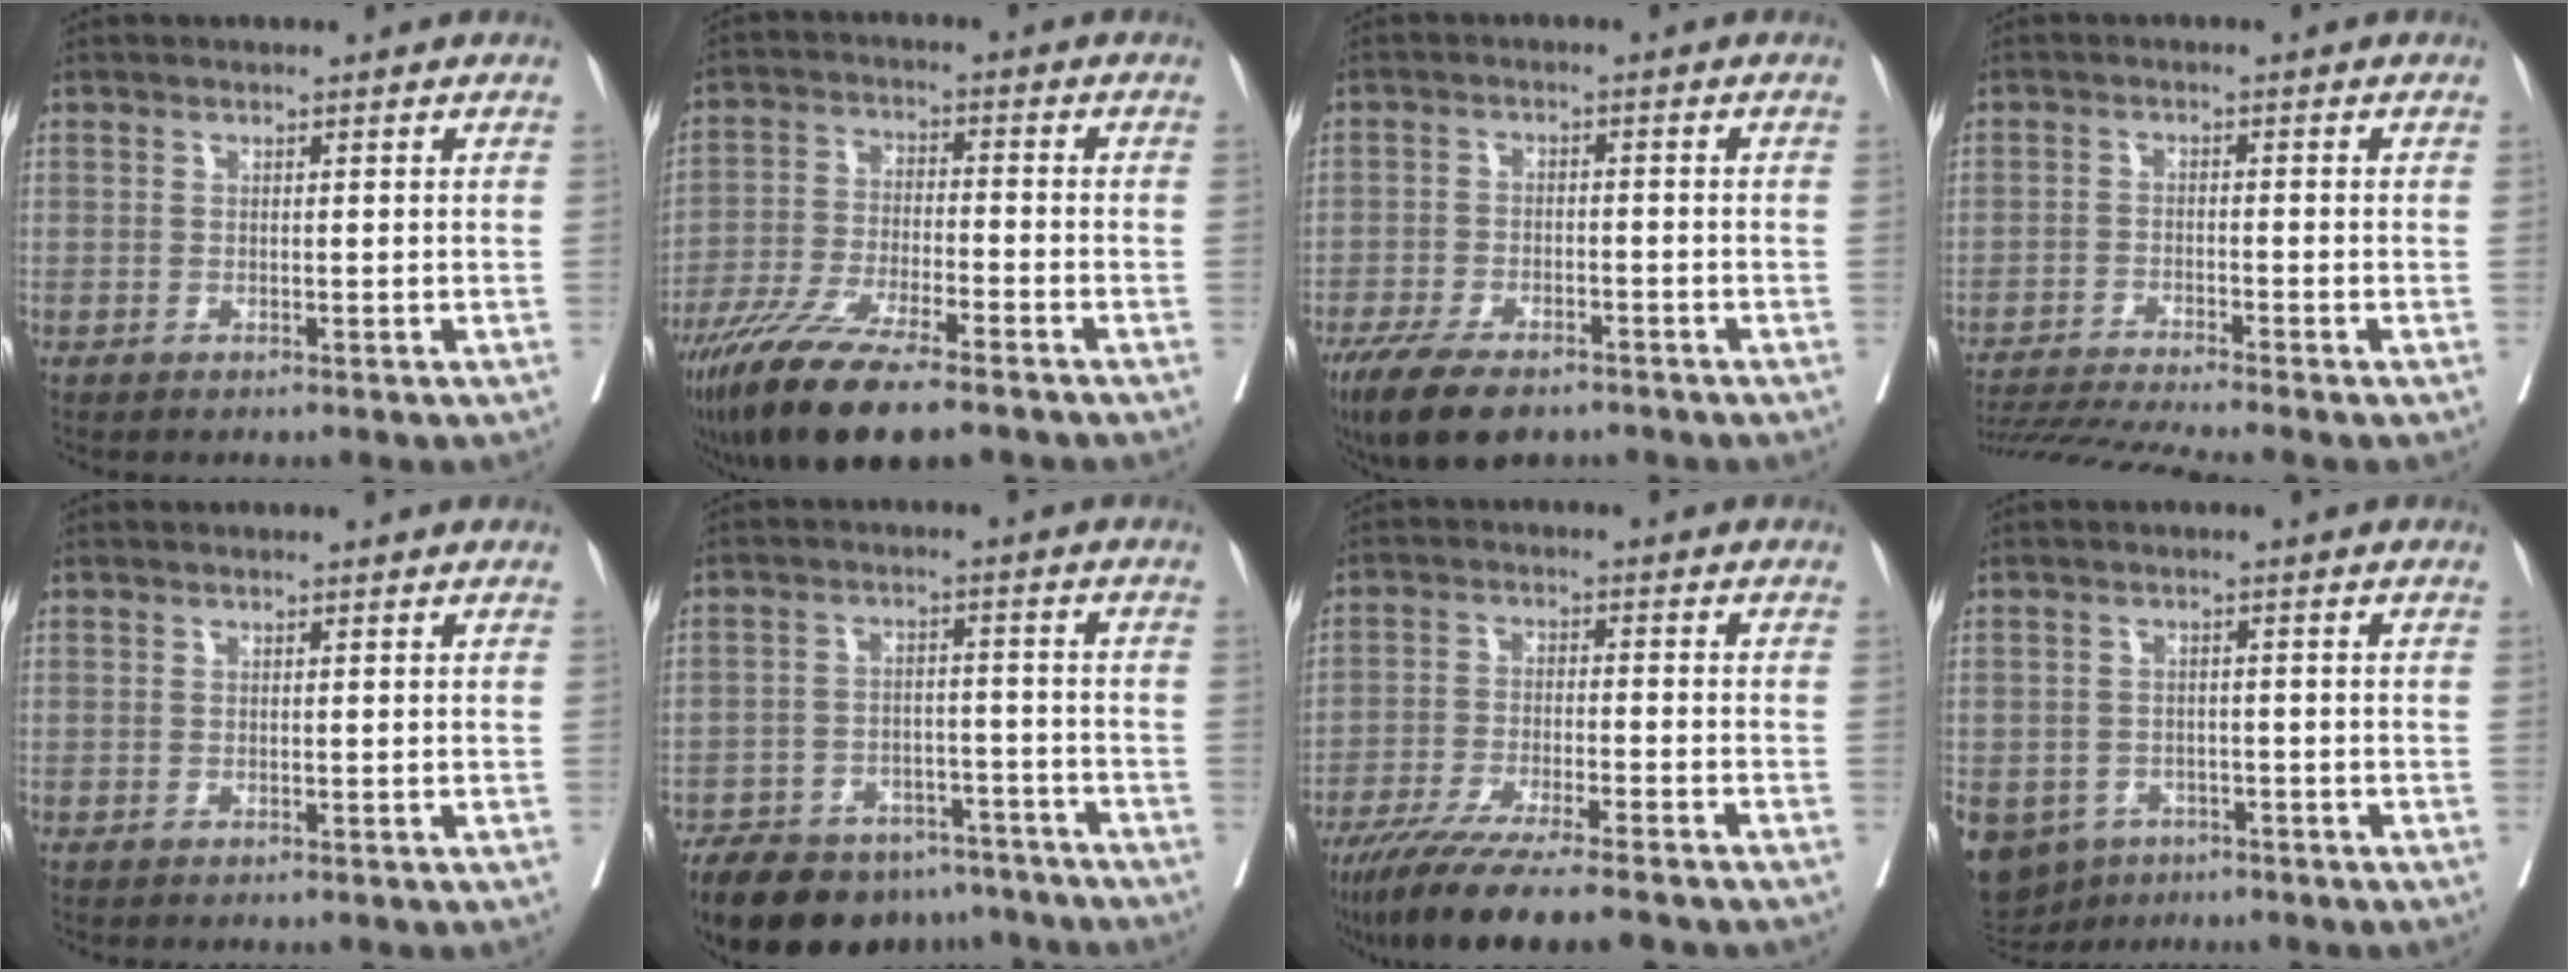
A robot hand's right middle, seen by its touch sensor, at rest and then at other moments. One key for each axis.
{"total": 14.7, "fx": -10.8, "fy": 2.5, "fz": 9.7, "tx": -0.193, "ty": -0.043, "tz": -0.188}
{"total": 10.1, "fx": -7.4, "fy": 3.7, "fz": 5.7, "tx": -0.102, "ty": -0.014, "tz": -0.120}
{"total": 8.1, "fx": -7.3, "fy": -2.3, "fz": 2.7, "tx": -0.042, "ty": -0.018, "tz": -0.126}
{"total": 0.0}
{"total": 15.5, "fx": -13.0, "fy": 6.6, "fz": 5.2, "tx": -0.097, "ty": 0.008, "tz": -0.183}
{"total": 13.8, "fx": -11.4, "fy": 0.8, "fz": 7.8, "tx": -0.131, "ty": -0.039, "tz": -0.183}
{"total": 11.1, "fx": -6.4, "fy": 8.4, "fz": 3.3, "tx": -0.099, "ty": -0.007, "tz": -0.085}